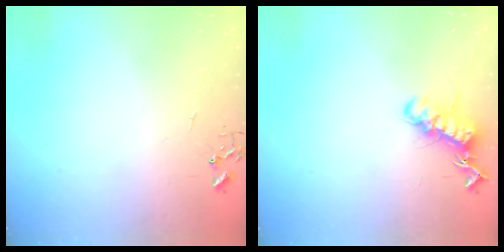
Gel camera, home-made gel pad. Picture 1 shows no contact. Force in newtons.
{"total": 13.8, "press": 13.7, "slide": 1.3}